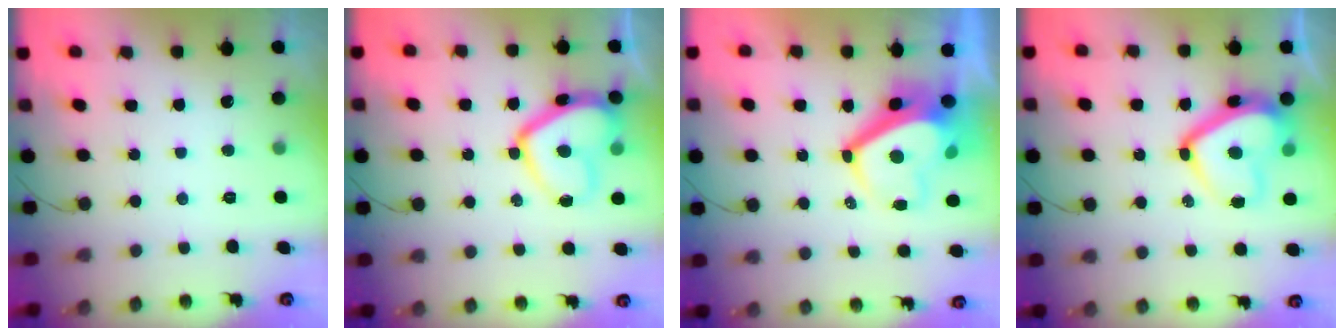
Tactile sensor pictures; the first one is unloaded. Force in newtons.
{"total": 13.8, "press": 13.7, "slide": 1.5}
{"total": 10.0, "press": 9.9, "slide": 0.7}
{"total": 16.1, "press": 16.0, "slide": 1.8}